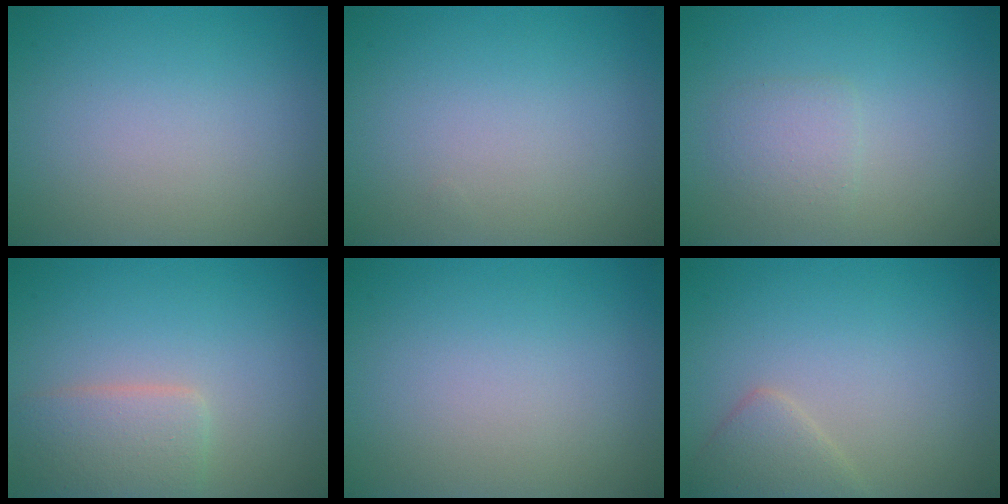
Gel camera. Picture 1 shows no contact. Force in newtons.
{"total": 0.0}
{"total": 1.9, "press": 1.9, "slide": 0.1}
{"total": 3.2, "press": 3.2, "slide": 0.1}
{"total": 0.0}
{"total": 2.2, "press": 2.2, "slide": 0.2}